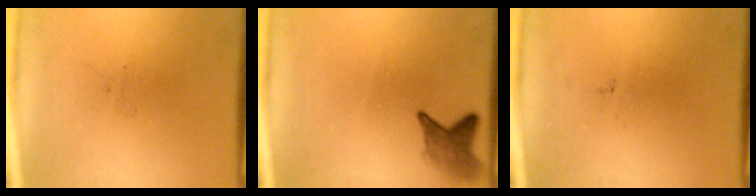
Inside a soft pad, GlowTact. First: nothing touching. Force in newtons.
{"total": 2.9}
{"total": 0.0}